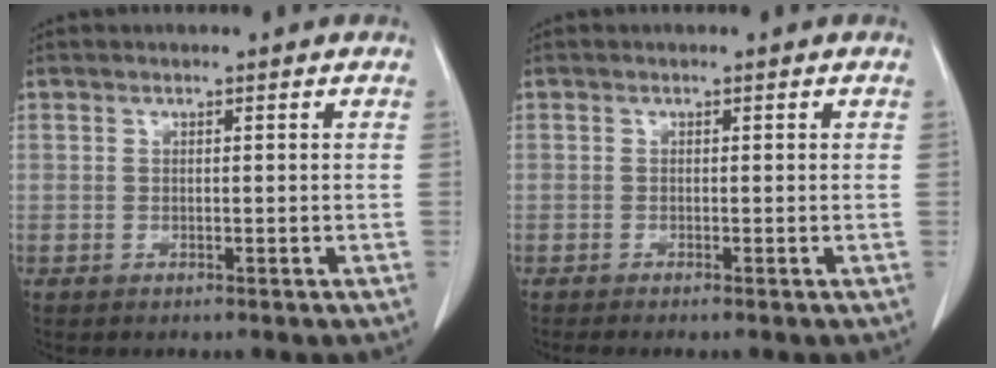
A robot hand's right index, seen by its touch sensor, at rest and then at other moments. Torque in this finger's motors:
{"motor_torque": [-0.08, -0.01, -0.03, 0.01]}